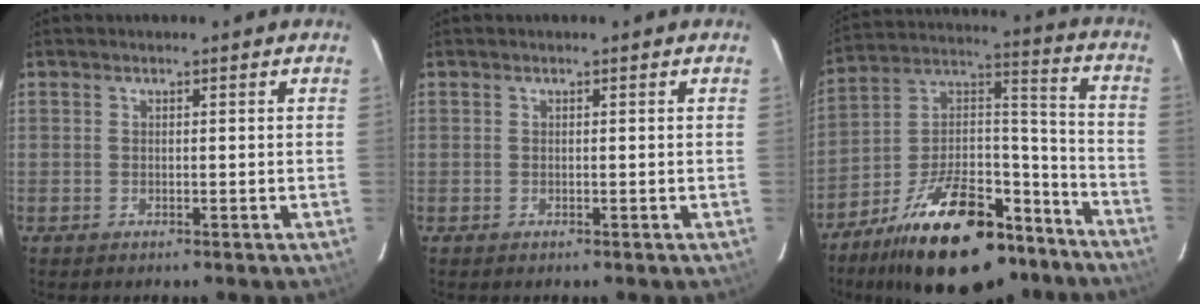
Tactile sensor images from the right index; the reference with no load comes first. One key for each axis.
{"total": 0.0}
{"total": 26.1, "fx": -18.0, "fy": 11.8, "fz": 14.8, "tx": -0.258, "ty": 0.044, "tz": -0.264}